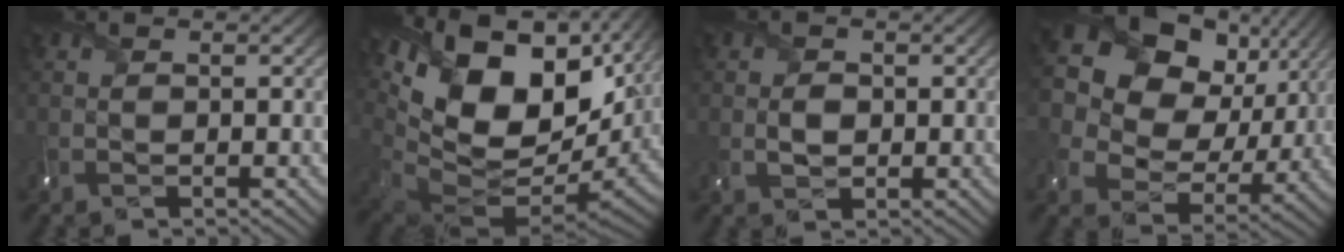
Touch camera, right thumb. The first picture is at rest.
{"total": 19.6, "force": [5.7, 12.0, 14.4], "torque": [-0.289, -0.035, 0.145]}
{"total": 2.2, "force": [-0.1, 1.7, 1.3], "torque": [-0.029, -0.005, -0.003]}
{"total": 20.4, "force": [8.4, 15.2, 10.6], "torque": [-0.281, 0.072, 0.153]}